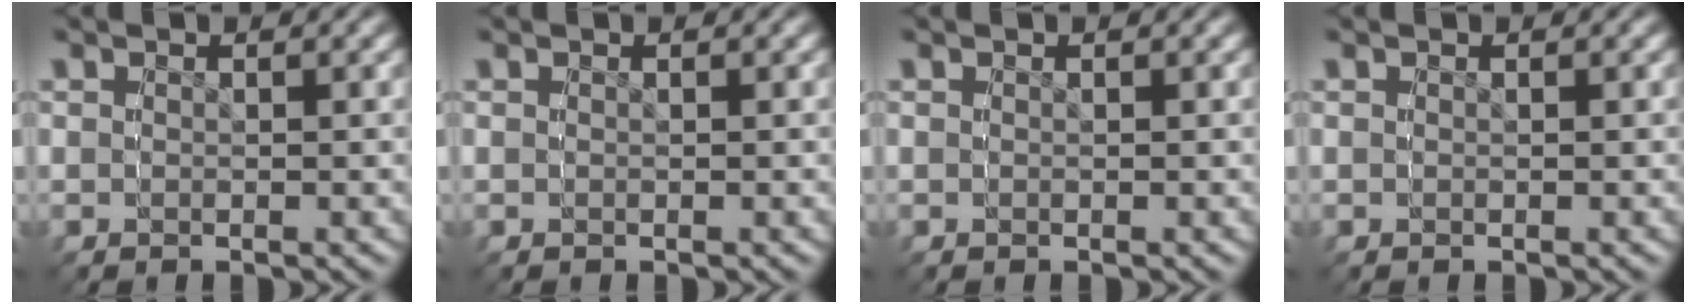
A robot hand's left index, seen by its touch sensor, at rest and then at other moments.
{"total": 0.0}
{"total": 0.0}
{"total": 0.0}